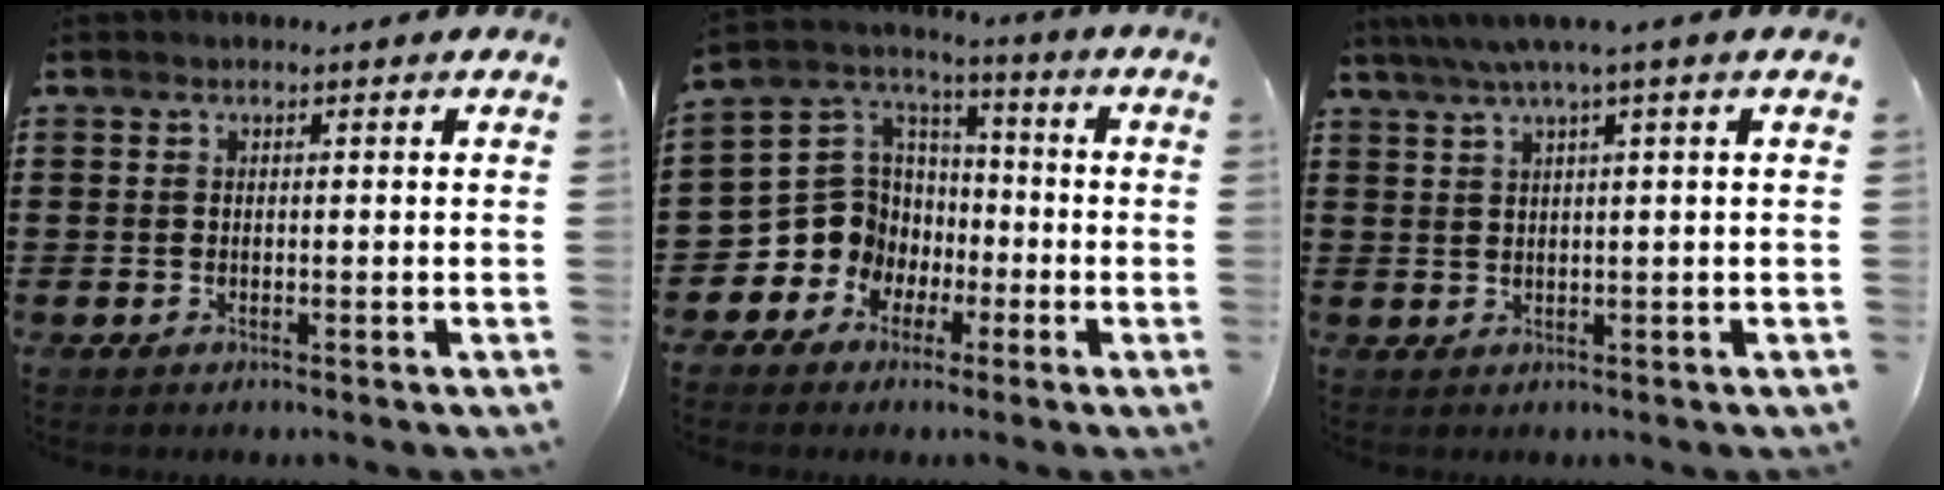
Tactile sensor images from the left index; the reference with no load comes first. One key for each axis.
{"total": 9.4, "fx": -2.2, "fy": 9.0, "fz": 1.7, "tx": -0.091, "ty": -0.005, "tz": -0.038}
{"total": 3.1, "fx": 1.5, "fy": -0.5, "fz": 2.7, "tx": -0.054, "ty": -0.003, "tz": 0.023}